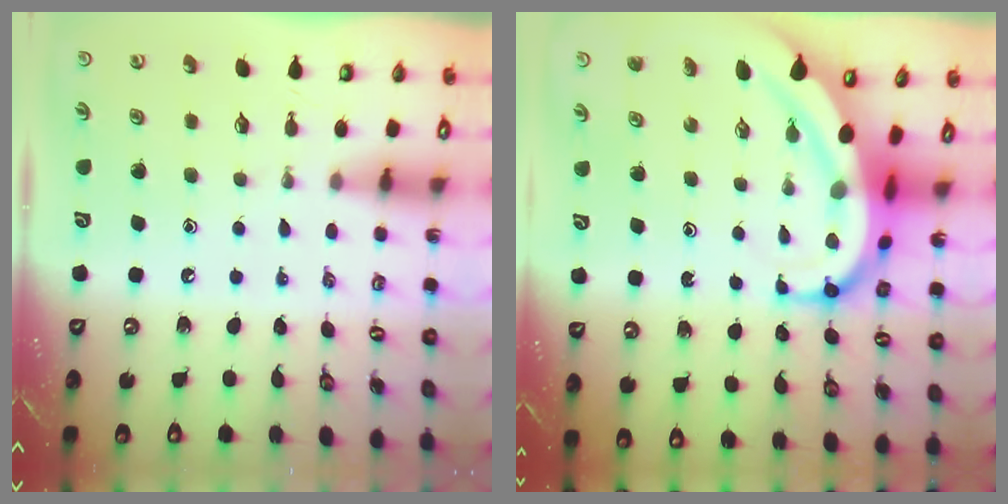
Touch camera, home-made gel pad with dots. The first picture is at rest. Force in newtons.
{"total": 12.0, "press": 12.0, "slide": 1.2}